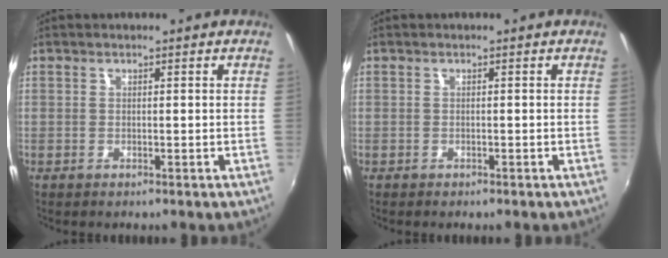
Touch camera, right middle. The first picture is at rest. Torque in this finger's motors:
{"motor_torque": [0.39, -0.10, 0.03, 0.01]}